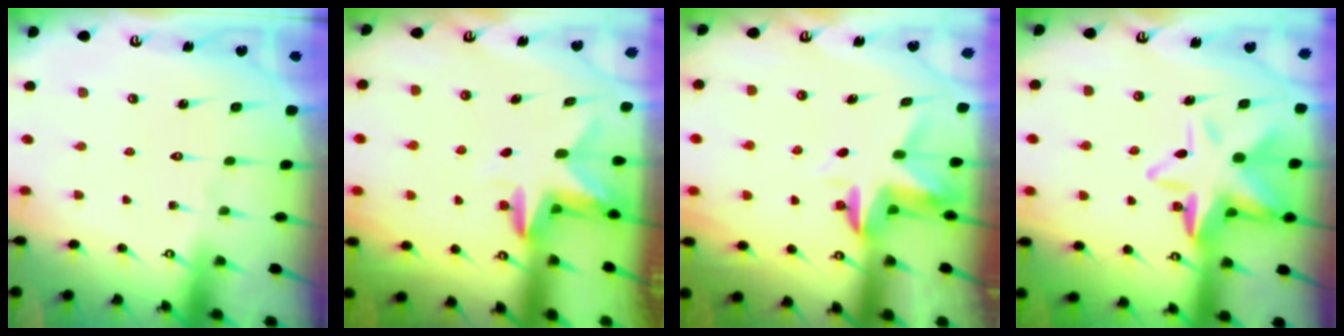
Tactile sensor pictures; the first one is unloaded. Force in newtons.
{"total": 3.0, "press": 3.0, "slide": 0.3}
{"total": 3.3, "press": 3.2, "slide": 0.5}
{"total": 12.2, "press": 11.9, "slide": 2.7}